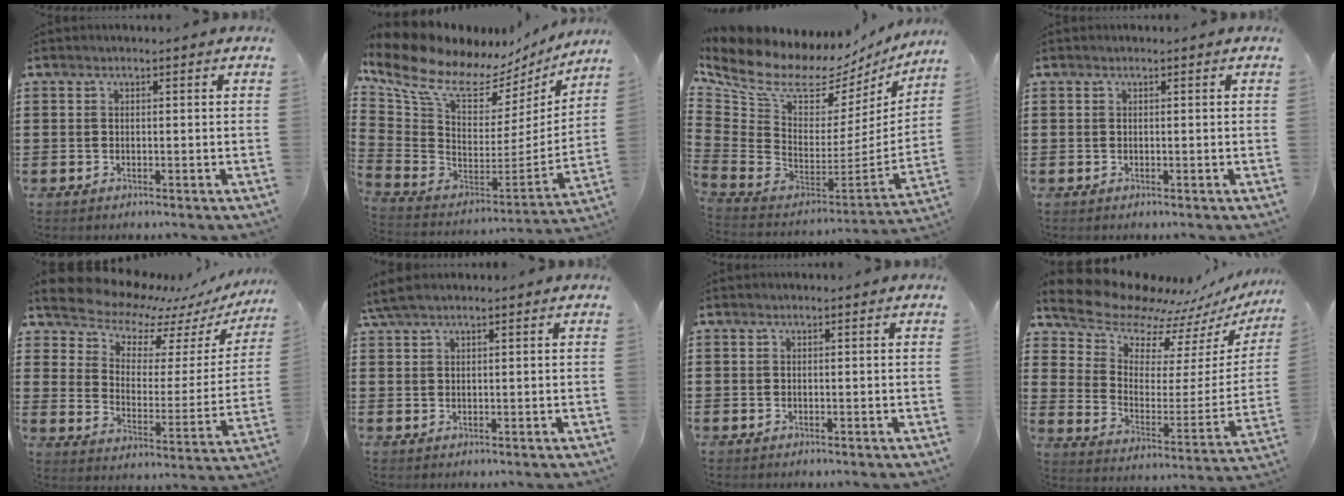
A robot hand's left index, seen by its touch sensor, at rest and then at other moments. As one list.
[{"total": 10.3, "force": [6.9, 4.9, 5.8], "torque": [-0.154, -0.047, 0.119]}, {"total": 9.2, "force": [7.0, 4.3, 4.3], "torque": [-0.140, -0.071, 0.116]}, {"total": 0.0}, {"total": 8.1, "force": [7.6, 2.5, 1.1], "torque": [-0.055, -0.069, 0.130]}, {"total": 2.7, "force": [1.9, 0.5, 1.8], "torque": [-0.040, 0.004, 0.037]}, {"total": 0.0}, {"total": 10.4, "force": [9.5, 3.6, 2.0], "torque": [-0.073, -0.084, 0.161]}]